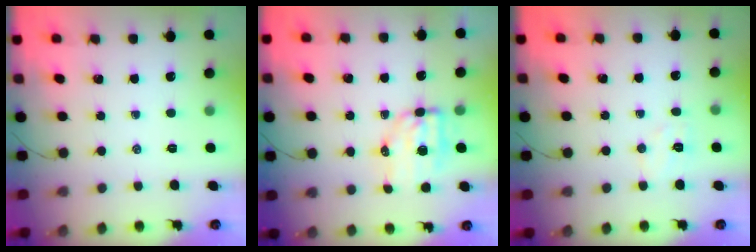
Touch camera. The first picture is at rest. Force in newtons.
{"total": 7.0, "press": 6.9, "slide": 1.0}
{"total": 5.5, "press": 5.4, "slide": 1.2}